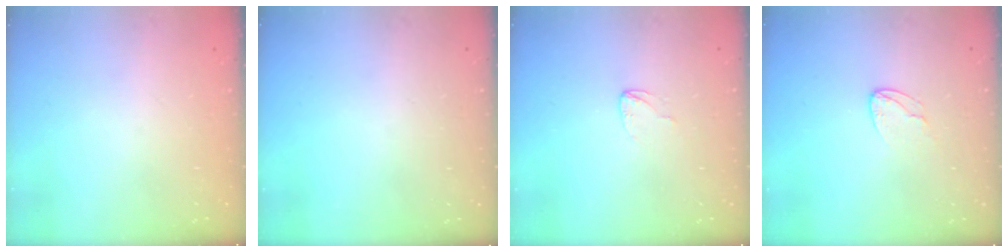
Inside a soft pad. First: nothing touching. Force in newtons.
{"total": 0.0}
{"total": 2.6, "press": 2.6, "slide": 0.0}
{"total": 5.0, "press": 4.9, "slide": 0.4}